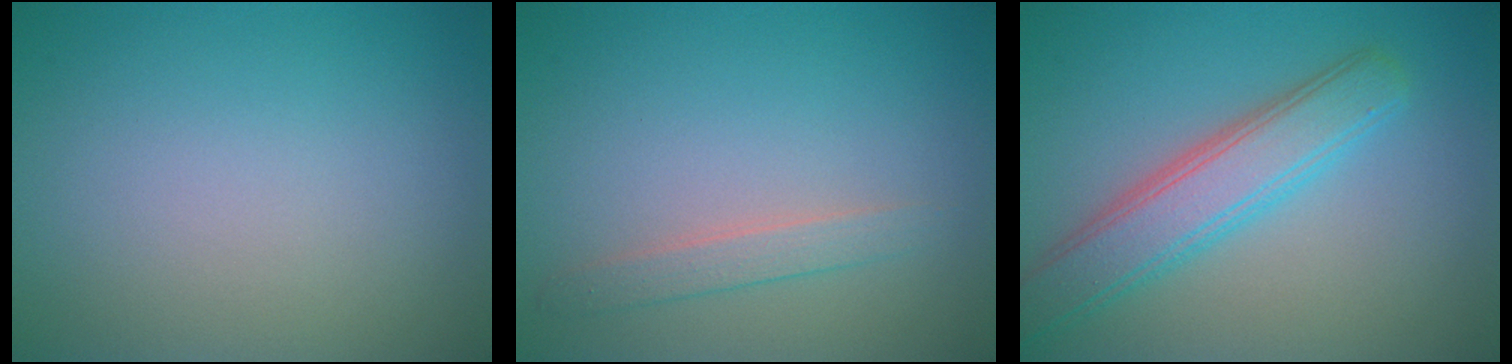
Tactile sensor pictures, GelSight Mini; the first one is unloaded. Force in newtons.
{"total": 1.6, "press": 1.6, "slide": 0.0}
{"total": 5.0, "press": 5.0, "slide": 0.2}